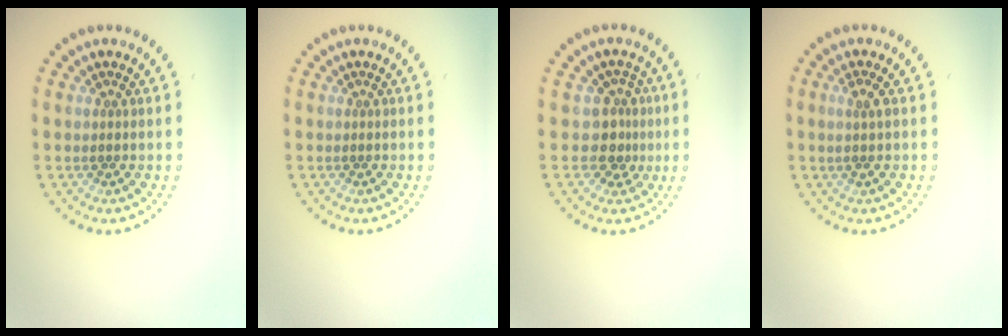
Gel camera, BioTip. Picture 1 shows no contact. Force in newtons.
{"total": 0.0}
{"total": 2.6, "press": 2.0, "slide": 1.8}
{"total": 1.4, "press": 1.1, "slide": 0.8}